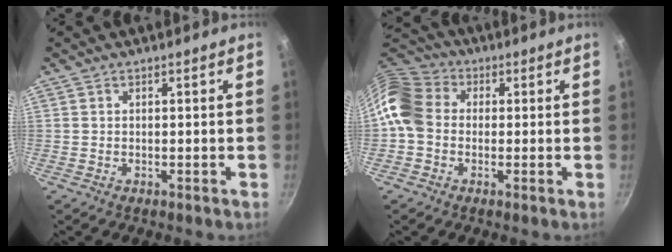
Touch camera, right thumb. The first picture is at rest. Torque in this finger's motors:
{"motor_torque": [0.14, 0.14, 0.23, -0.22, 0.19]}